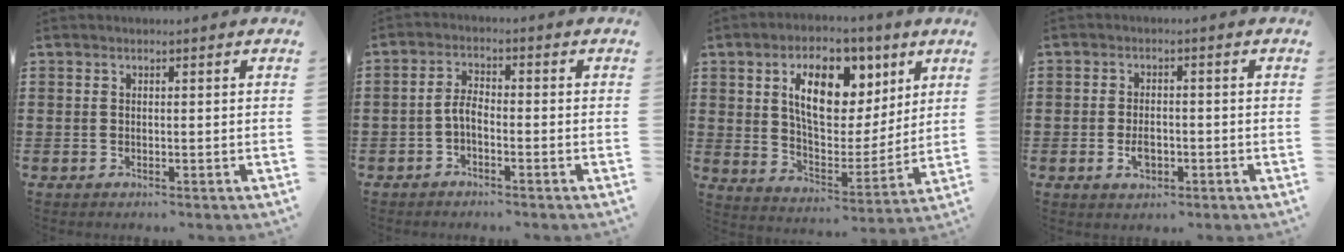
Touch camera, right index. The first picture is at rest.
{"total": 2.9, "force": [-1.4, 1.1, 2.3], "torque": [-0.058, 0.002, -0.033]}
{"total": 11.9, "force": [5.9, 6.6, 7.9], "torque": [-0.142, -0.005, 0.100]}
{"total": 3.1, "force": [-0.9, 1.7, 2.4], "torque": [-0.046, -0.001, -0.016]}